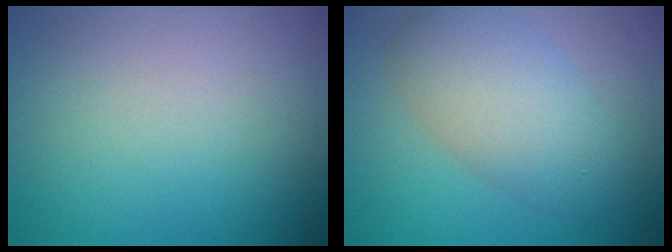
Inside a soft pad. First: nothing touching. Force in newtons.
{"total": 5.2, "press": 5.2, "slide": 0.1}